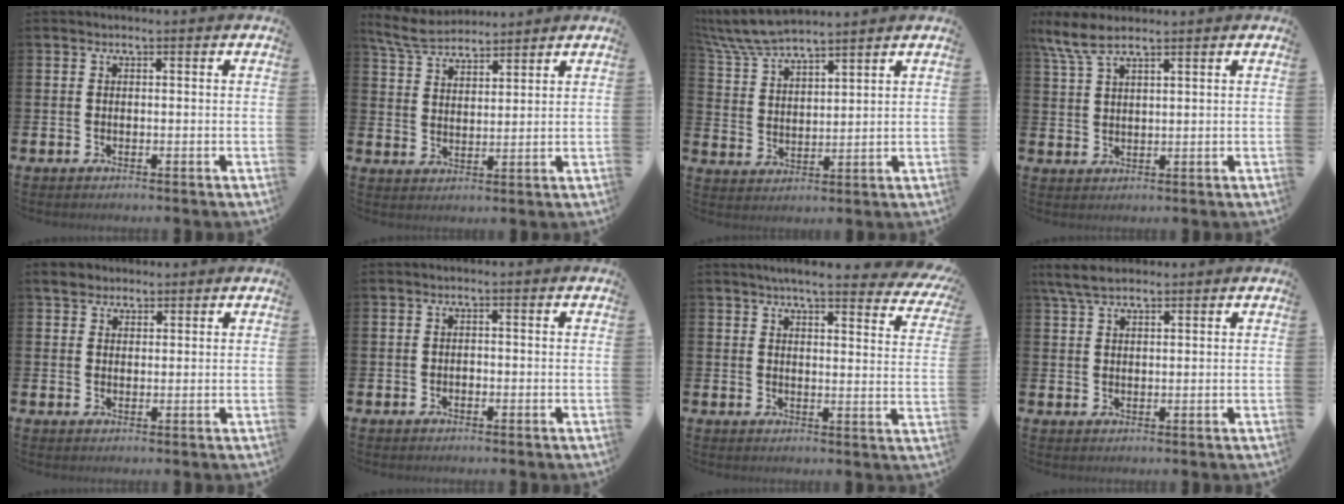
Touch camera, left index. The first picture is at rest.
{"total": 6.1, "force": [5.8, 1.4, 1.5], "torque": [-0.055, -0.018, 0.108]}
{"total": 7.1, "force": [6.8, 0.7, 1.8], "torque": [-0.064, -0.027, 0.126]}
{"total": 5.5, "force": [4.4, 1.6, 3.0], "torque": [-0.059, -0.012, 0.077]}
{"total": 3.5, "force": [3.0, 1.8, 0.5], "torque": [-0.004, -0.004, 0.052]}
{"total": 0.6, "force": [-0.3, 0.5, 0.2], "torque": [-0.003, 0.002, -0.008]}
{"total": 4.7, "force": [4.3, 0.3, 2.0], "torque": [-0.044, -0.030, 0.068]}
{"total": 4.8, "force": [3.8, 1.5, 2.4], "torque": [-0.055, -0.004, 0.070]}